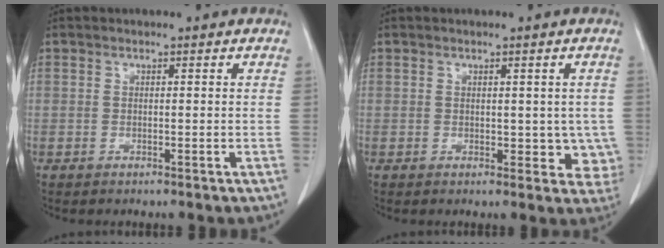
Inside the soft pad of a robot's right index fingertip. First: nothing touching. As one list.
[{"total": 4.2, "force": [0.2, 2.8, 3.2], "torque": [-0.014, 0.000, 0.006]}]